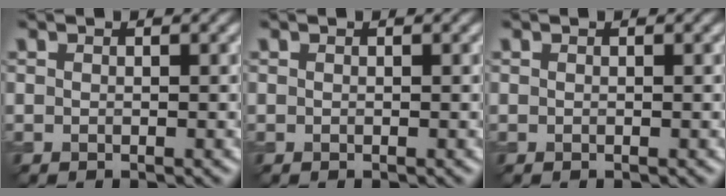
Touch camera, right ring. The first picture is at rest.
{"total": 0.0}
{"total": 0.0}